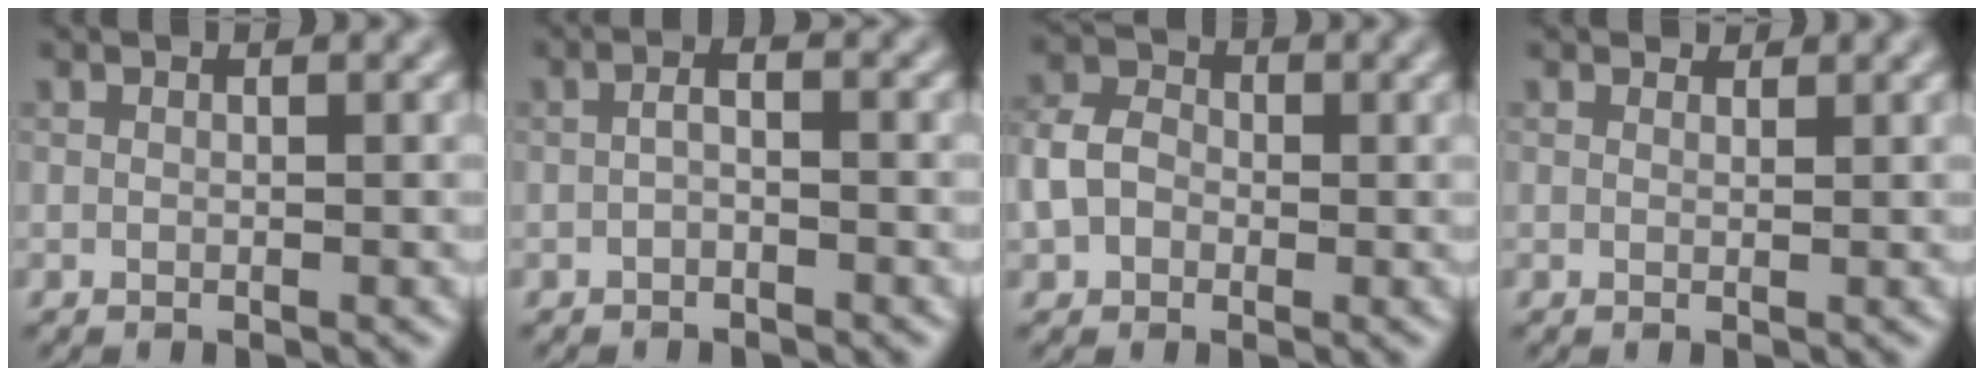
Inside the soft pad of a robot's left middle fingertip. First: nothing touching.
{"total": 1.1, "force": [-0.8, 0.0, 0.6], "torque": [-0.023, 0.001, -0.015]}
{"total": 3.4, "force": [-0.7, 2.8, 1.7], "torque": [-0.047, 0.003, -0.017]}
{"total": 1.1, "force": [1.1, 0.2, -0.1], "torque": [-0.013, -0.003, 0.013]}